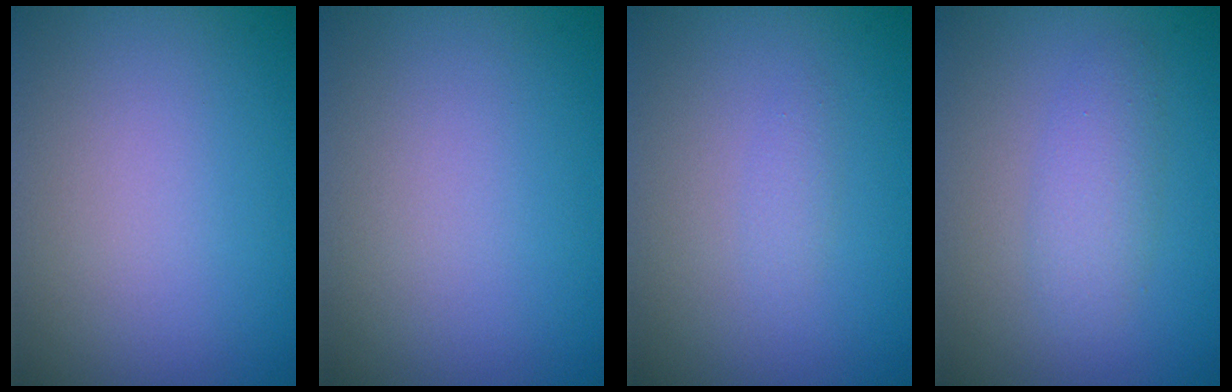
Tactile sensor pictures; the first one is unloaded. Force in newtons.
{"total": 0.0}
{"total": 0.8, "press": 0.8, "slide": 0.1}
{"total": 2.3, "press": 2.3, "slide": 0.1}